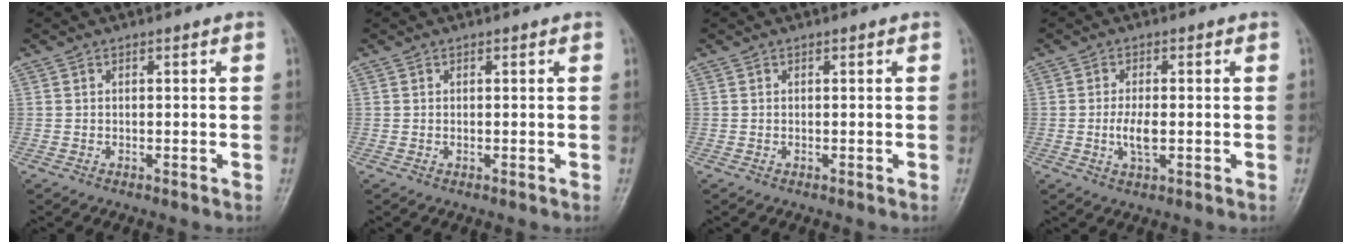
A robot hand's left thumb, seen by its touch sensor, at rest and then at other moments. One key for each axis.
{"total": 0.0}
{"total": 0.0}
{"total": 4.0, "fx": -0.5, "fy": 1.7, "fz": 3.6, "tx": -0.072, "ty": -0.005, "tz": -0.011}